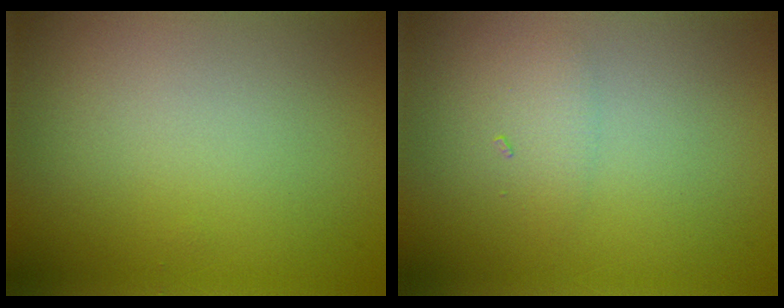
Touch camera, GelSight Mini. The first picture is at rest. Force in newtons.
{"total": 1.3, "press": 1.3, "slide": 0.1}